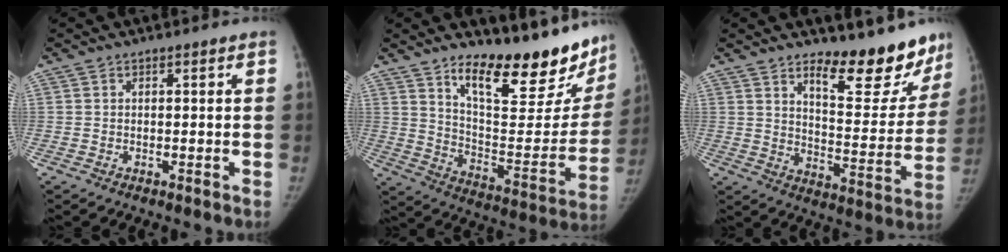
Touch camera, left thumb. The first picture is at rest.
{"total": 24.0, "force": [17.9, 7.8, 14.0], "torque": [-0.153, -0.124, 0.263]}
{"total": 16.1, "force": [12.3, 5.4, 8.8], "torque": [-0.063, -0.105, 0.177]}